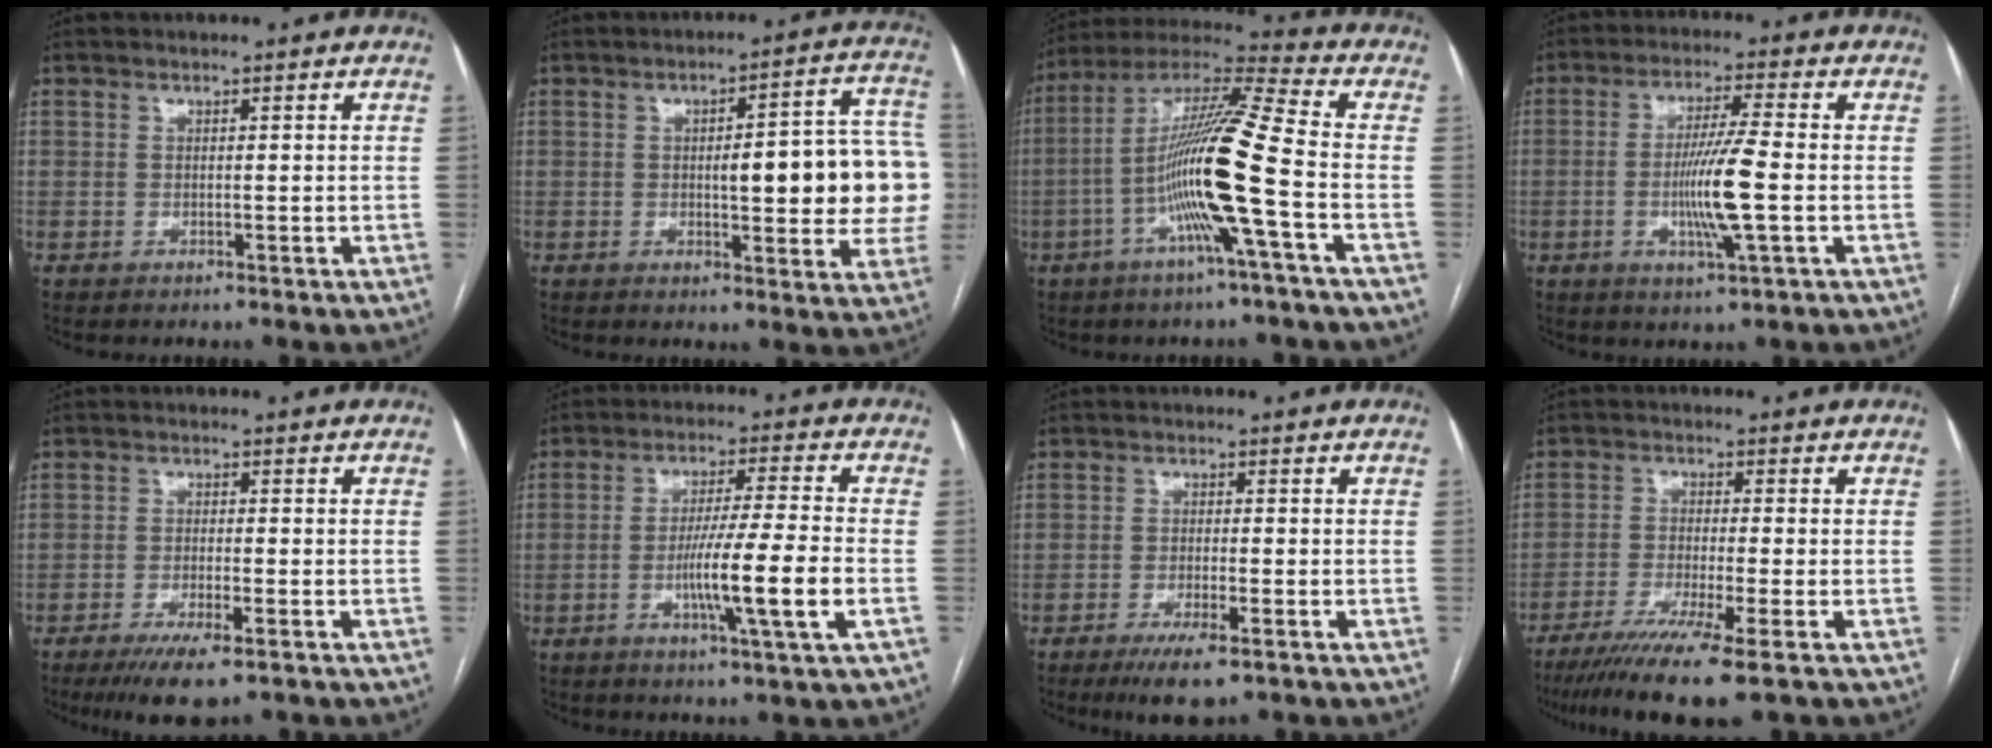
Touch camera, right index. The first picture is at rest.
{"total": 16.0, "force": [0.0, 3.9, 15.5], "torque": [-0.155, 0.034, 0.005]}
{"total": 16.5, "force": [-4.2, -1.1, 15.9], "torque": [-0.304, 0.002, -0.092]}
{"total": 9.3, "force": [-1.7, -0.2, 9.1], "torque": [-0.174, -0.009, -0.034]}
{"total": 7.0, "force": [-4.5, 0.9, 5.2], "torque": [-0.088, -0.017, -0.071]}
{"total": 11.1, "force": [-3.0, -1.1, 10.7], "torque": [-0.190, -0.012, -0.056]}
{"total": 6.0, "force": [-3.8, 0.9, 4.6], "torque": [-0.081, -0.013, -0.060]}
{"total": 10.8, "force": [-7.2, -0.6, 8.1], "torque": [-0.135, -0.029, -0.116]}